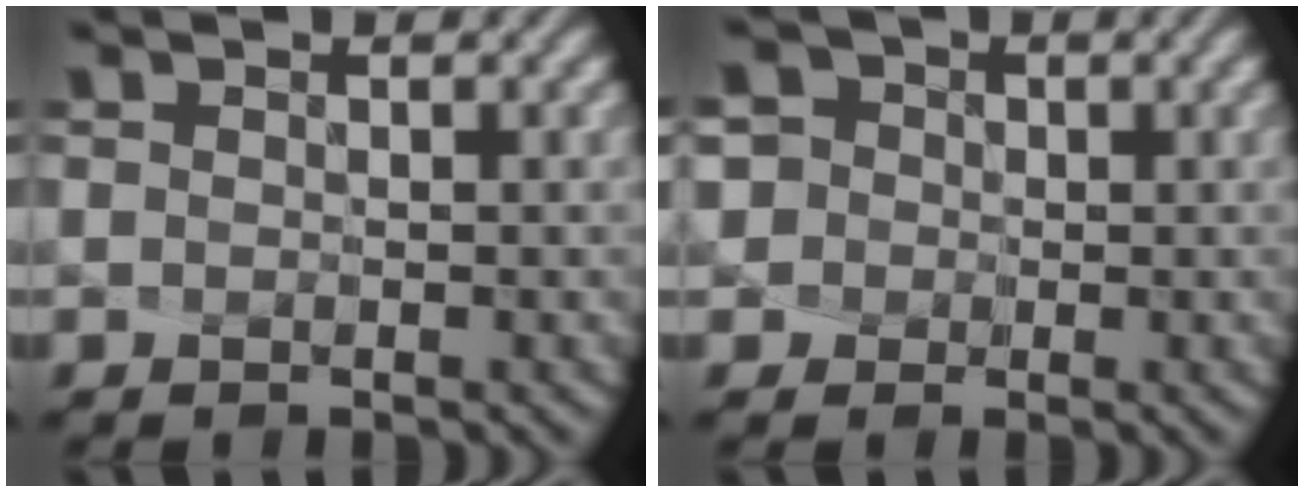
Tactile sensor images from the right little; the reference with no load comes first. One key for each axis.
{"total": 4.6, "fx": 0.3, "fy": 4.4, "fz": 1.0, "tx": -0.028, "ty": 0.038, "tz": -0.007}